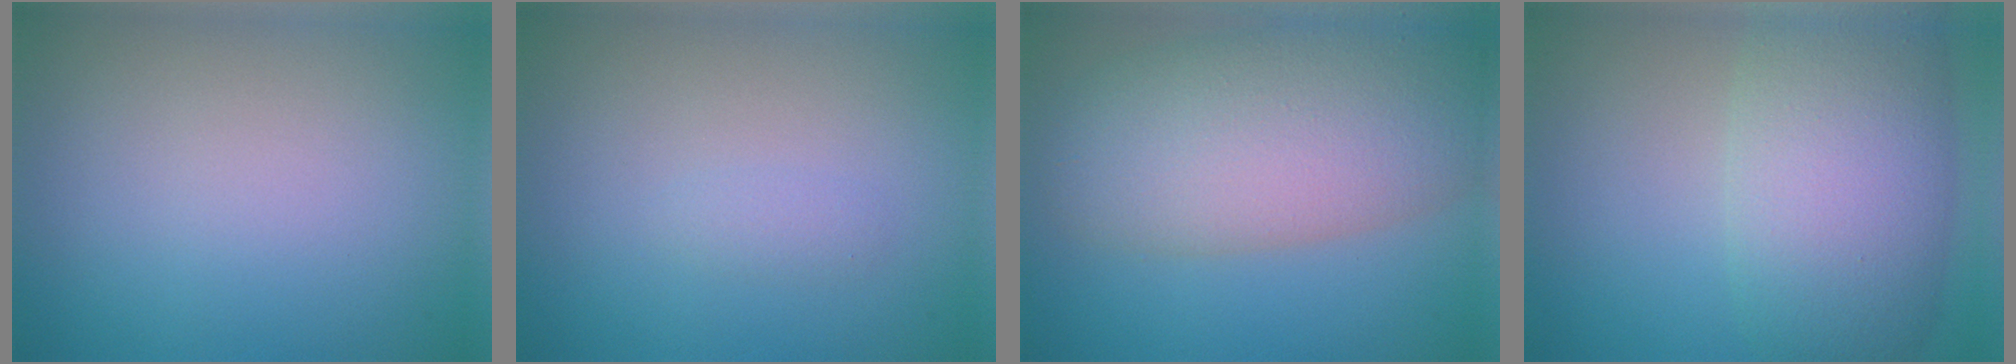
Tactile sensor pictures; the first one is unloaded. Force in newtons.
{"total": 0.8, "press": 0.8, "slide": 0.0}
{"total": 10.1, "press": 10.1, "slide": 0.3}
{"total": 8.6, "press": 8.6, "slide": 0.4}